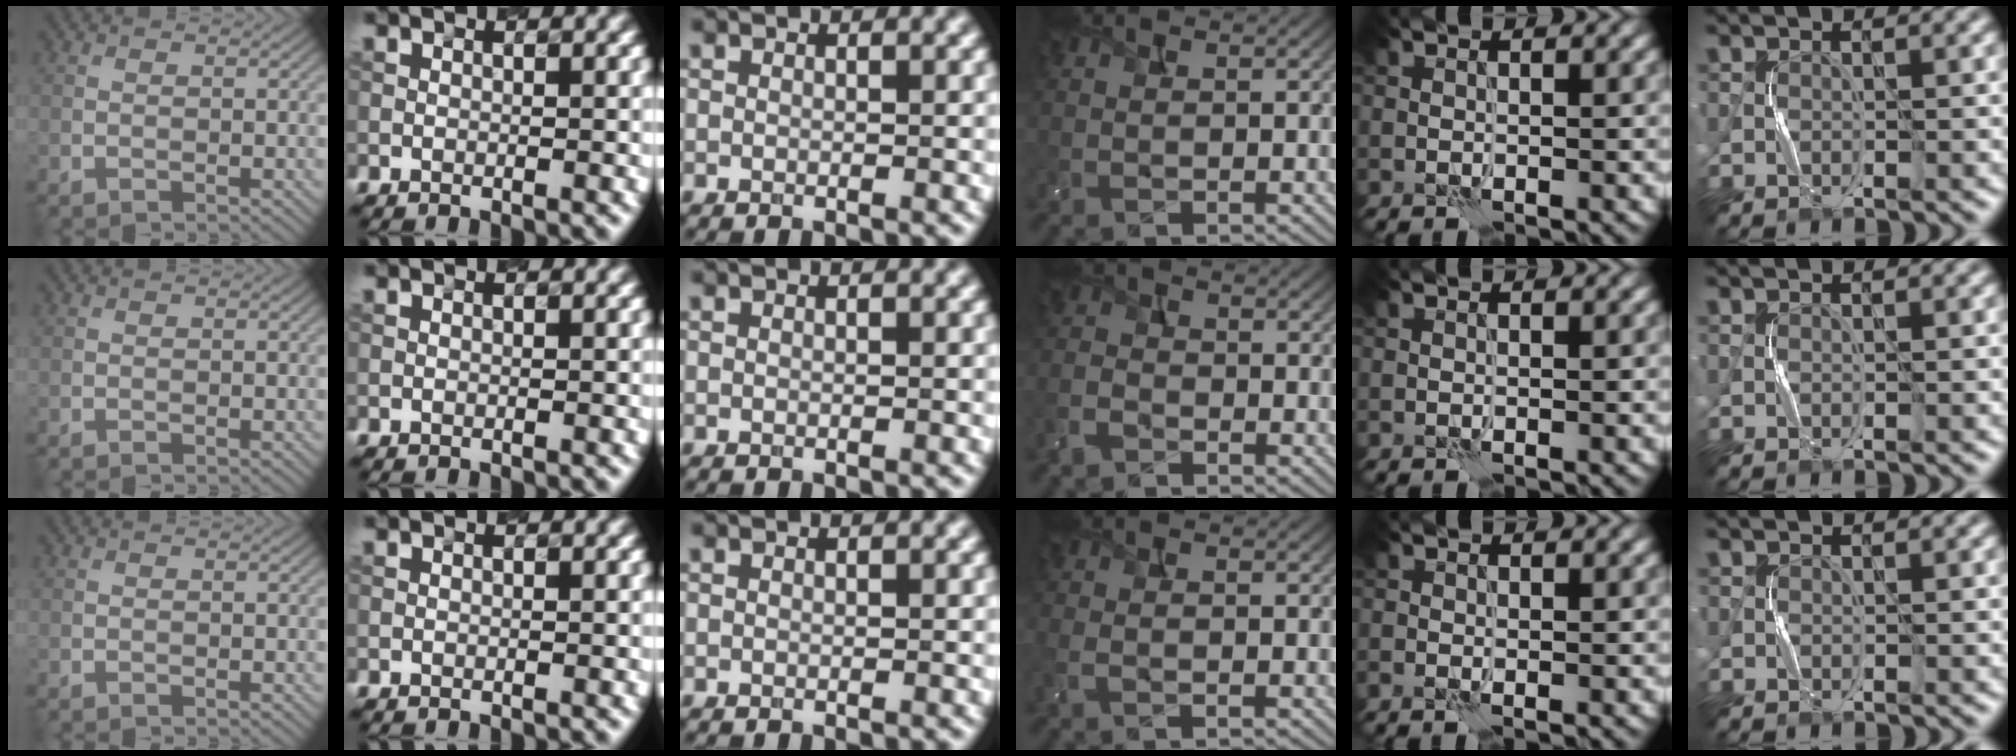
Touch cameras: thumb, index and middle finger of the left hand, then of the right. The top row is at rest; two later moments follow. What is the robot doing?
{"motion": "squeeze", "object": "bubble wrap"}